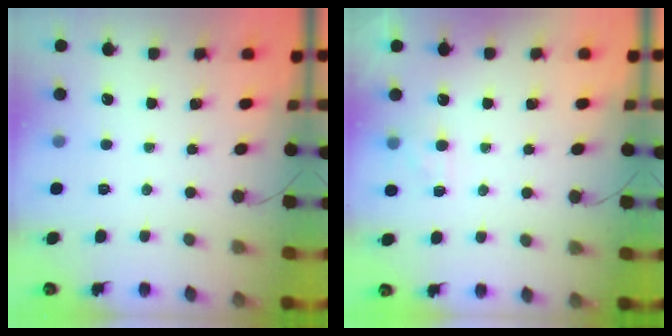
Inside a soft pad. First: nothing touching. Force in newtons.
{"total": 5.1, "press": 4.9, "slide": 1.5}